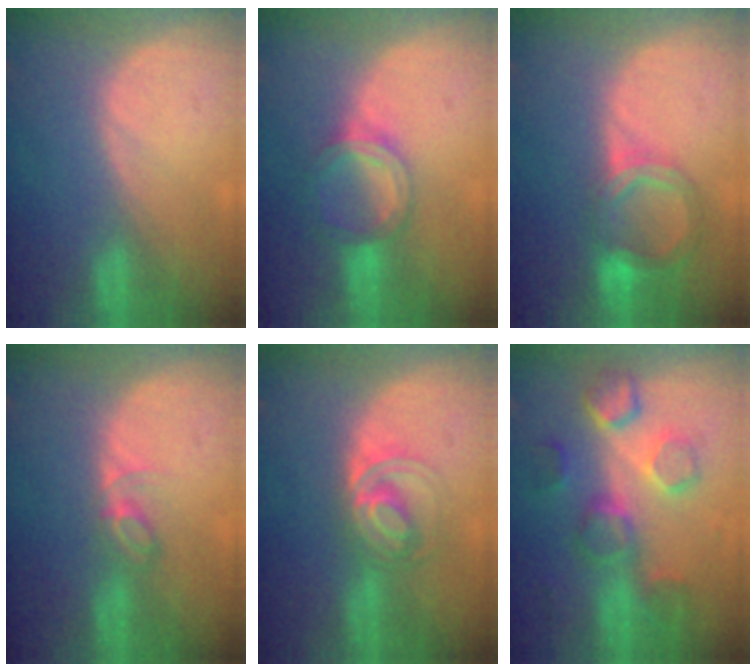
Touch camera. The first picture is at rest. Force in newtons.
{"total": 5.3, "press": 5.0, "slide": 1.7}
{"total": 6.1, "press": 5.8, "slide": 2.0}
{"total": 2.8, "press": 2.8, "slide": 0.4}
{"total": 6.0, "press": 5.6, "slide": 2.1}
{"total": 8.7, "press": 8.4, "slide": 2.0}